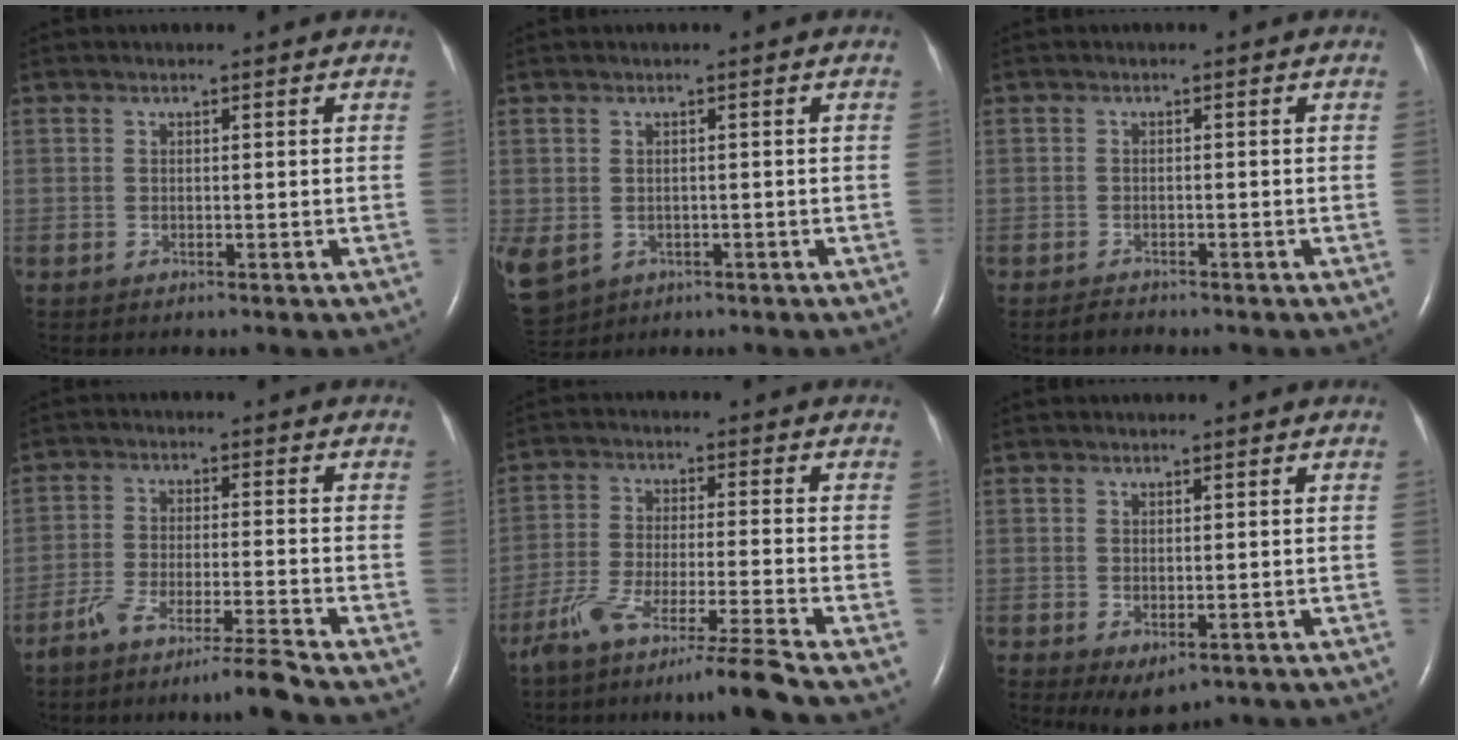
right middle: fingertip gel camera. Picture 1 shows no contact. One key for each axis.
{"total": 15.0, "fx": -5.6, "fy": 12.2, "fz": 6.8, "tx": -0.215, "ty": -0.017, "tz": -0.068}
{"total": 1.2, "fx": -1.1, "fy": 0.3, "fz": 0.2, "tx": -0.012, "ty": -0.003, "tz": -0.018}
{"total": 6.9, "fx": -6.0, "fy": -2.0, "fz": 2.6, "tx": -0.048, "ty": -0.011, "tz": -0.108}
{"total": 11.4, "fx": -9.6, "fy": -3.1, "fz": 5.2, "tx": -0.081, "ty": -0.029, "tz": -0.165}
{"total": 2.7, "fx": -0.7, "fy": 1.5, "fz": 2.2, "tx": -0.035, "ty": -0.009, "tz": 0.005}